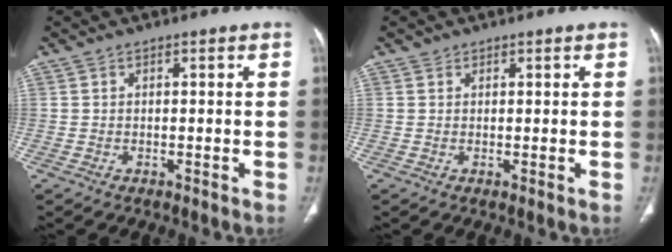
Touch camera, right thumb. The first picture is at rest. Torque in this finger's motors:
{"motor_torque": [-0.72, -0.07, 0.28, 0.11, -0.01]}